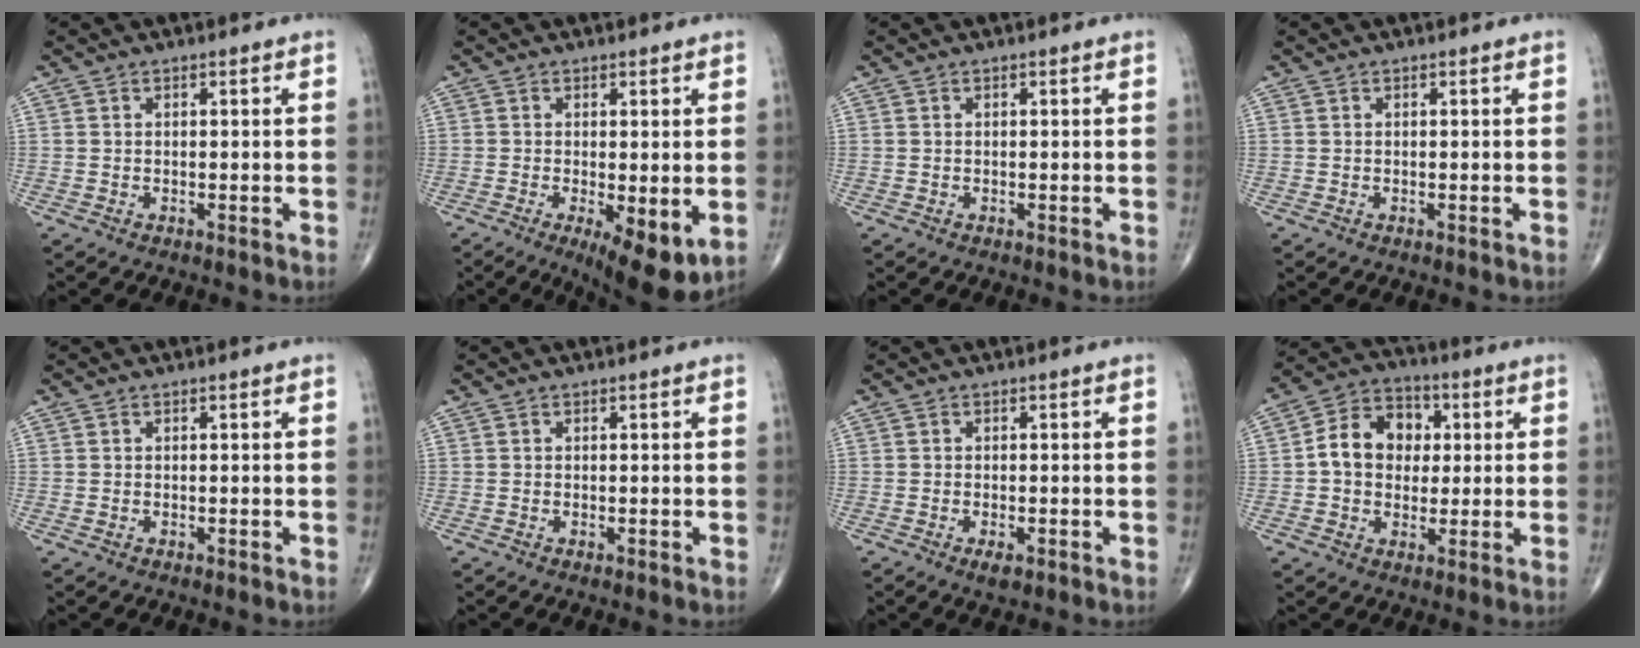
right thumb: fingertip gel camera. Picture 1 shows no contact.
{"total": 9.4, "force": [-2.4, 3.3, 8.5], "torque": [-0.125, -0.024, -0.032]}
{"total": 0.0}
{"total": 0.0}
{"total": 0.0}
{"total": 0.0}
{"total": 2.1, "force": [-1.0, 0.9, 1.6], "torque": [-0.026, 0.000, -0.015]}
{"total": 11.3, "force": [1.1, 9.0, 6.8], "torque": [-0.081, 0.021, 0.009]}